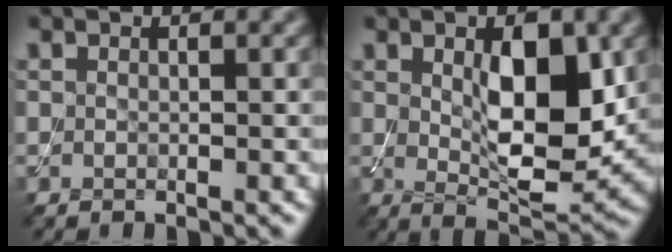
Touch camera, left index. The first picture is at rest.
{"total": 8.0, "force": [1.1, 3.5, 7.1], "torque": [-0.112, -0.009, 0.025]}